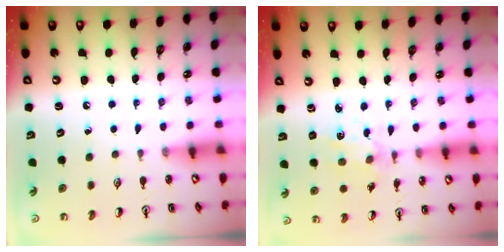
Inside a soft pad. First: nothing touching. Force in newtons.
{"total": 2.0, "press": 1.9, "slide": 0.4}